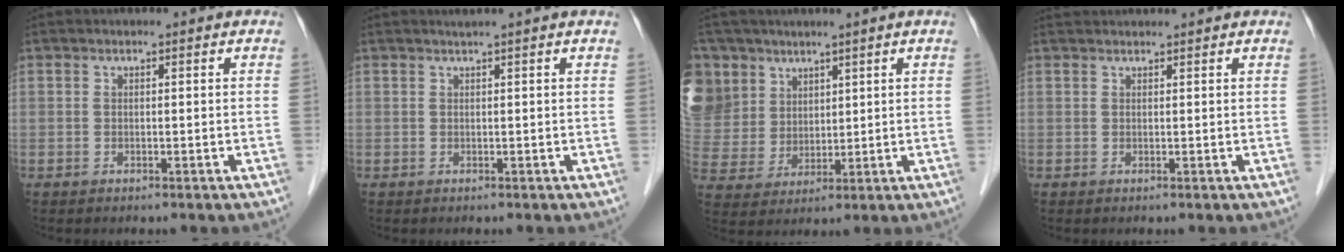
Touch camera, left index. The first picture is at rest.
{"total": 1.4, "force": [1.1, -0.5, 0.7], "torque": [-0.016, 0.004, 0.028]}
{"total": 19.9, "force": [10.6, 15.1, 7.3], "torque": [-0.244, 0.059, 0.228]}
{"total": 3.7, "force": [3.6, 0.3, 0.7], "torque": [-0.009, 0.034, 0.054]}